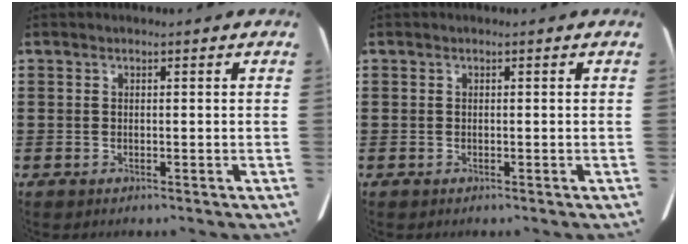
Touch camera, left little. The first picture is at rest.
{"total": 0.0}